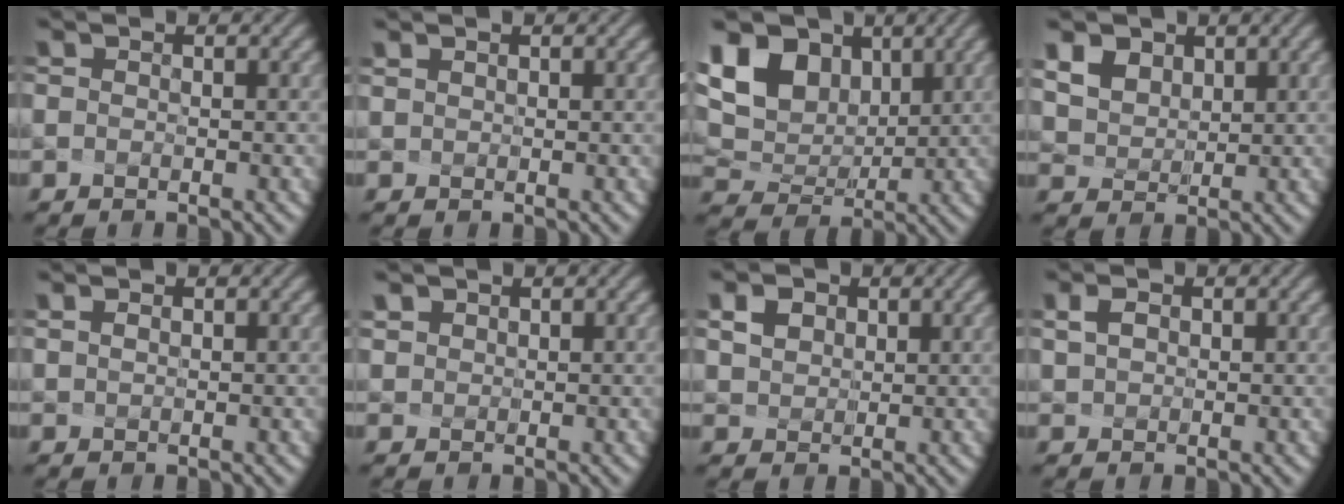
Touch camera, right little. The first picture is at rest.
{"total": 0.9, "force": [0.8, 0.4, 0.2], "torque": [0.001, 0.012, 0.004]}
{"total": 11.0, "force": [5.7, 7.6, 5.6], "torque": [-0.122, 0.026, 0.106]}
{"total": 6.1, "force": [4.1, 3.9, 2.3], "torque": [-0.077, 0.011, 0.075]}
{"total": 1.2, "force": [1.0, 0.5, 0.4], "torque": [-0.007, 0.019, 0.004]}
{"total": 1.8, "force": [1.5, 1.0, 0.4], "torque": [-0.006, 0.013, 0.025]}
{"total": 3.7, "force": [2.3, 2.4, 1.4], "torque": [-0.042, 0.007, 0.041]}
{"total": 0.8, "force": [0.6, 0.4, 0.3], "torque": [-0.009, 0.002, 0.016]}